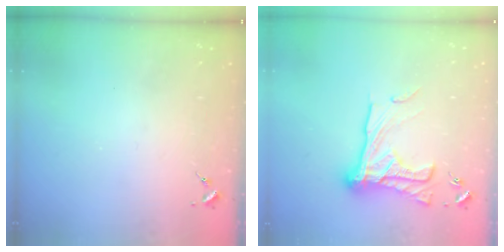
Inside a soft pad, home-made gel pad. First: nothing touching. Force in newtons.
{"total": 18.8, "press": 18.7, "slide": 1.7}